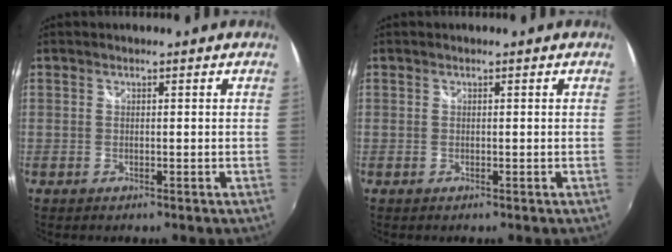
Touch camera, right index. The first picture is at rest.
{"total": 0.0}